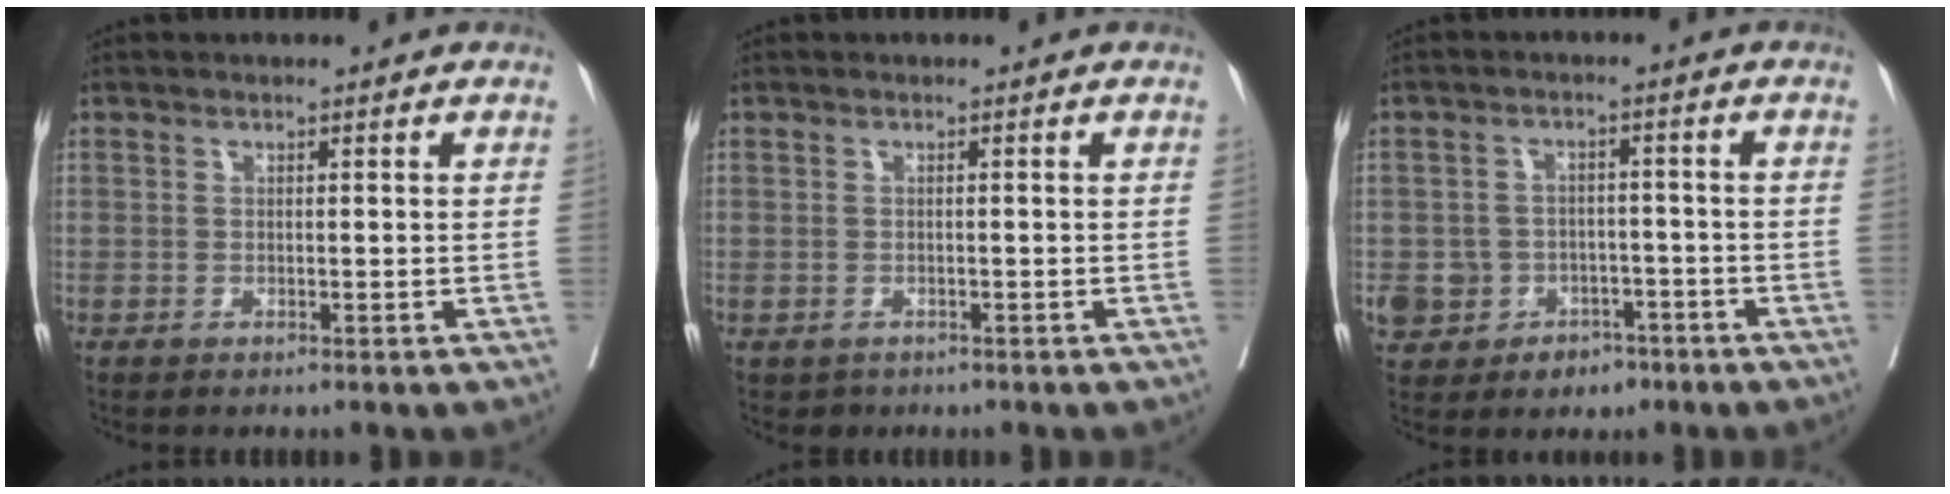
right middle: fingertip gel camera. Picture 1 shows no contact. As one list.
[{"total": 1.0, "force": [-0.6, 0.8, 0.2], "torque": [-0.006, 0.000, -0.004]}, {"total": 7.4, "force": [-3.5, 6.3, 1.5], "torque": [-0.025, 0.017, -0.042]}]